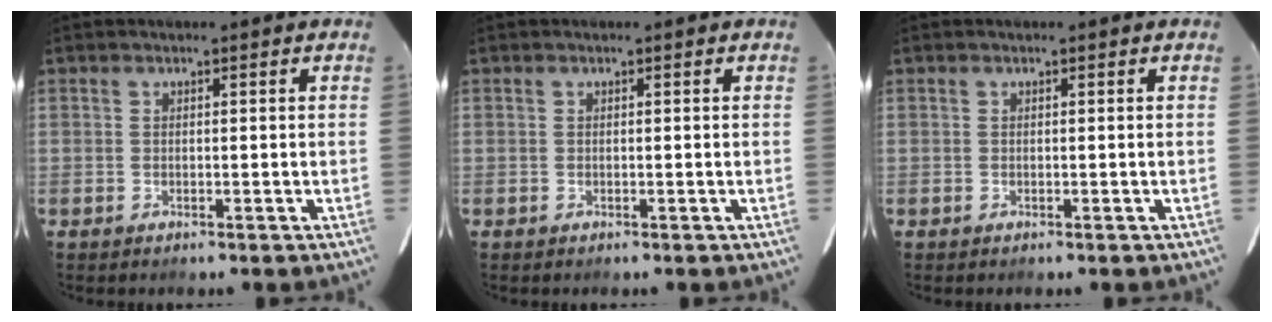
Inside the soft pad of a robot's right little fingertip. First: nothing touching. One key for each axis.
{"total": 0.0}
{"total": 0.0}